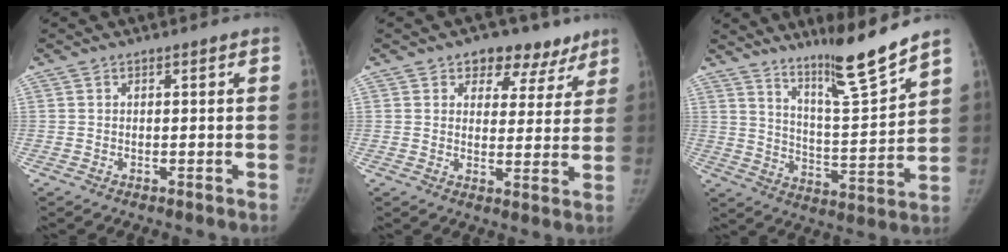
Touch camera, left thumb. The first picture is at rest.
{"total": 9.6, "force": [6.4, 6.4, 3.4], "torque": [0.015, -0.021, 0.079]}
{"total": 12.9, "force": [10.5, 0.1, 7.5], "torque": [-0.105, -0.083, 0.181]}